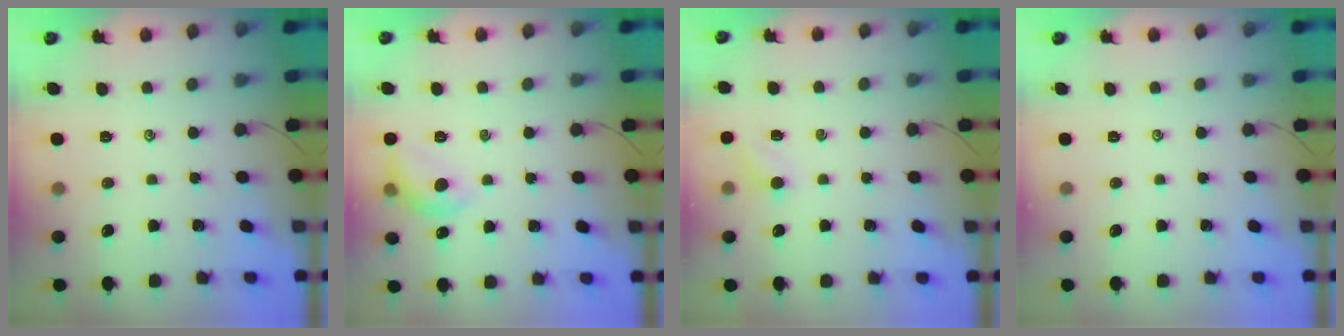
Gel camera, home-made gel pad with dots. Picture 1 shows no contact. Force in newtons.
{"total": 8.5, "press": 8.4, "slide": 0.7}
{"total": 5.3, "press": 5.3, "slide": 0.7}
{"total": 0.0}